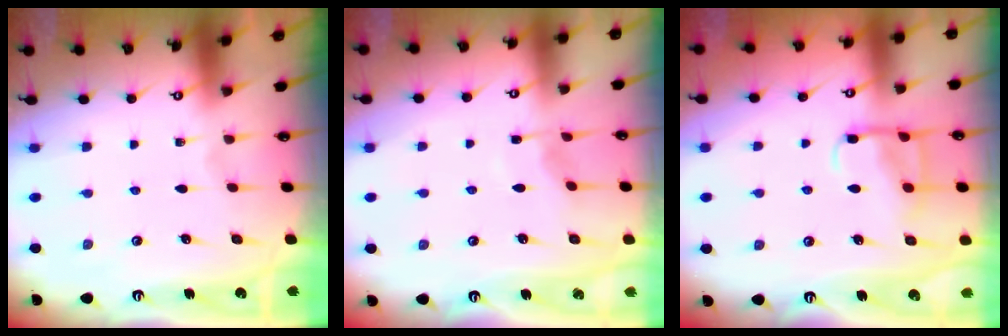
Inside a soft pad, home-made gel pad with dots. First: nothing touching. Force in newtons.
{"total": 3.8, "press": 3.7, "slide": 0.6}
{"total": 10.3, "press": 10.3, "slide": 0.9}